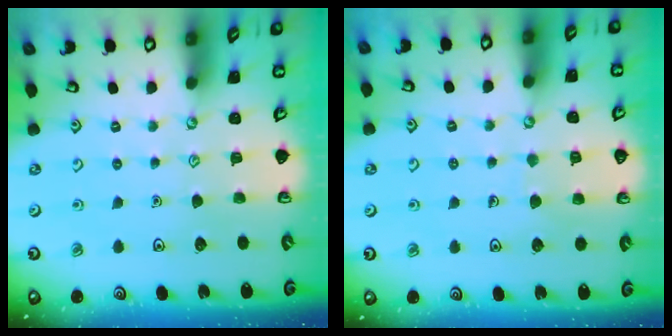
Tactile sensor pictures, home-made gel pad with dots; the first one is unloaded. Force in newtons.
{"total": 4.2, "press": 4.2, "slide": 0.3}